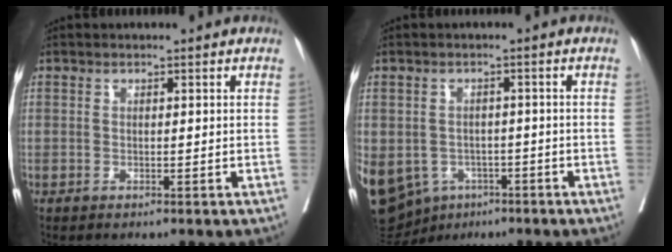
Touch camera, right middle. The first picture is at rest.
{"total": 25.1, "force": [-10.6, 20.1, 10.7], "torque": [-0.369, -0.017, -0.146]}